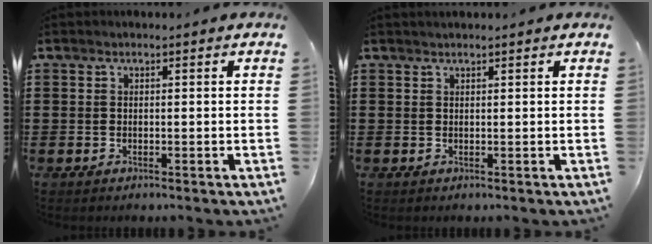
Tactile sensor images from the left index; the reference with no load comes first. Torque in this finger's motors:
{"motor_torque": [0.68, 0.78, 0.03, 0.01]}